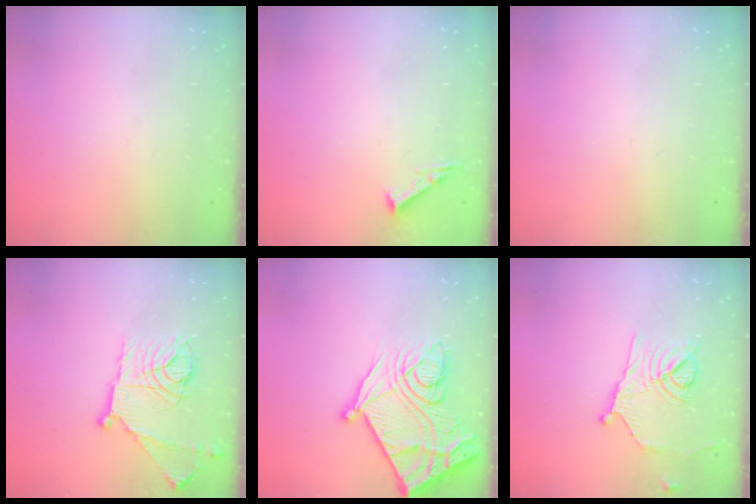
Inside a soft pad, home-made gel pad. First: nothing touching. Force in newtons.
{"total": 5.3, "press": 5.2, "slide": 0.7}
{"total": 0.0}
{"total": 18.2, "press": 18.2, "slide": 1.2}
{"total": 27.1, "press": 27.1, "slide": 0.8}
{"total": 13.6, "press": 13.4, "slide": 2.4}